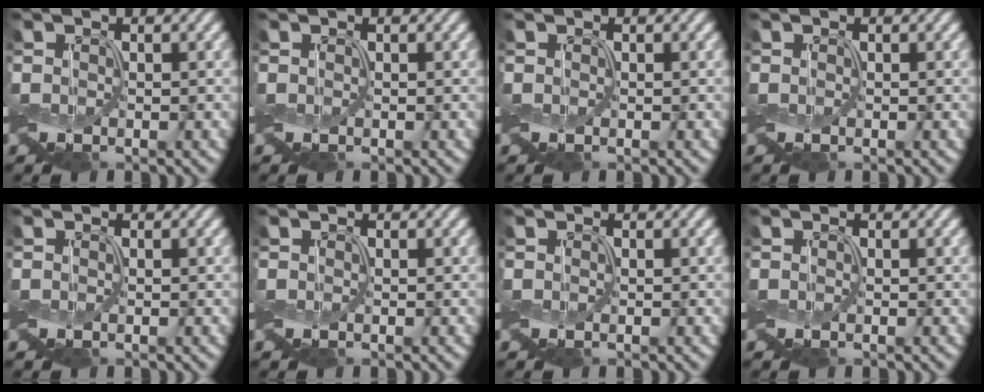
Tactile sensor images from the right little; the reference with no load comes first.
{"total": 0.0}
{"total": 0.0}
{"total": 0.0}
{"total": 0.0}
{"total": 0.0}
{"total": 0.0}
{"total": 0.0}